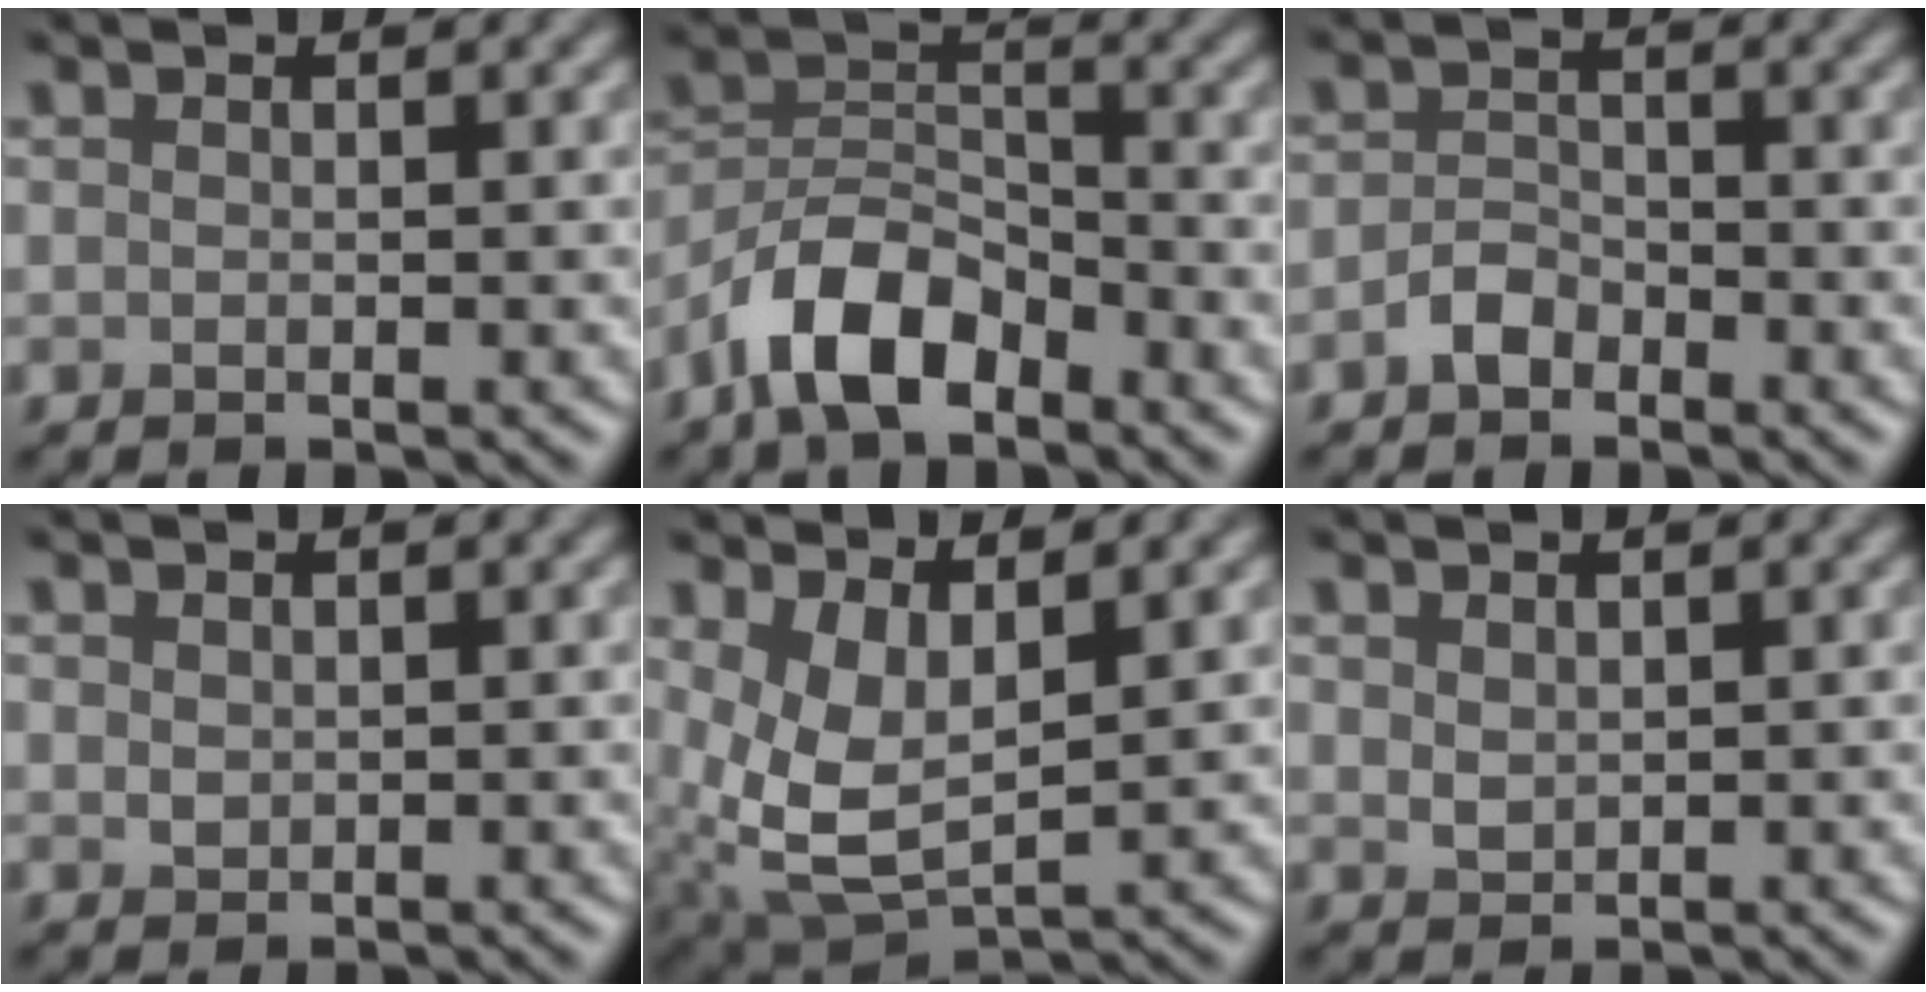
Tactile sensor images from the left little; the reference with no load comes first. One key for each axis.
{"total": 6.7, "fx": -4.4, "fy": 3.1, "fz": 3.9, "tx": -0.066, "ty": 0.007, "tz": -0.093}
{"total": 1.9, "fx": -1.4, "fy": 1.1, "fz": 0.8, "tx": -0.012, "ty": 0.008, "tz": -0.030}
{"total": 0.9, "fx": 0.5, "fy": 0.6, "fz": 0.3, "tx": -0.008, "ty": -0.002, "tz": 0.014}
{"total": 6.0, "fx": 1.7, "fy": 3.1, "fz": 4.8, "tx": -0.113, "ty": -0.017, "tz": 0.039}
{"total": 1.3, "fx": 0.9, "fy": 0.8, "fz": 0.6, "tx": -0.014, "ty": -0.002, "tz": 0.022}